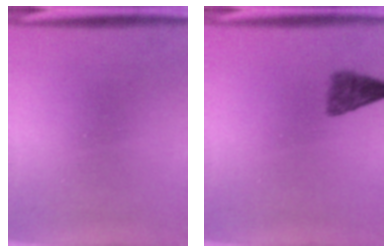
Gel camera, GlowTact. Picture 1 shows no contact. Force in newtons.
{"total": 3.3}